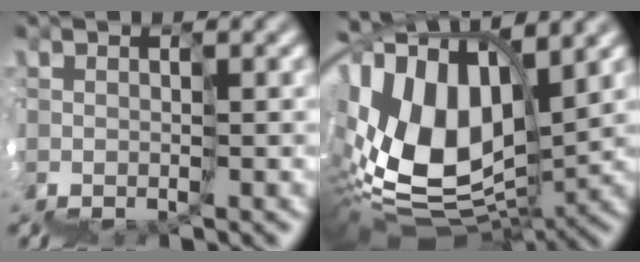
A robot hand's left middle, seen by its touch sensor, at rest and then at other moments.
{"total": 10.0, "force": [4.3, 5.1, 7.4], "torque": [-0.154, 0.032, 0.063]}